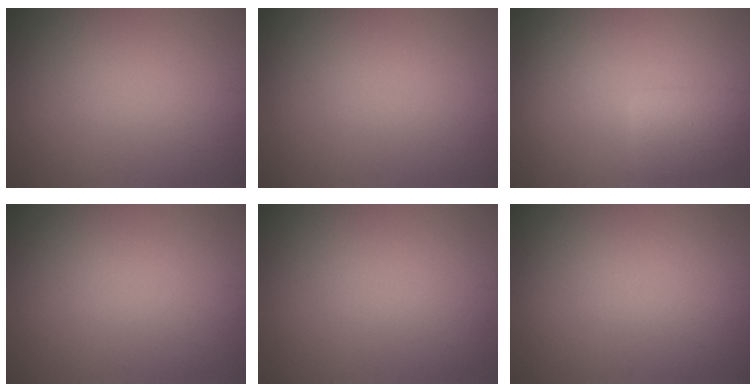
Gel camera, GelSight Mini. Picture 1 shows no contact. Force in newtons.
{"total": 0.0}
{"total": 2.3, "press": 2.3, "slide": 0.1}
{"total": 0.0}
{"total": 0.0}
{"total": 0.0}